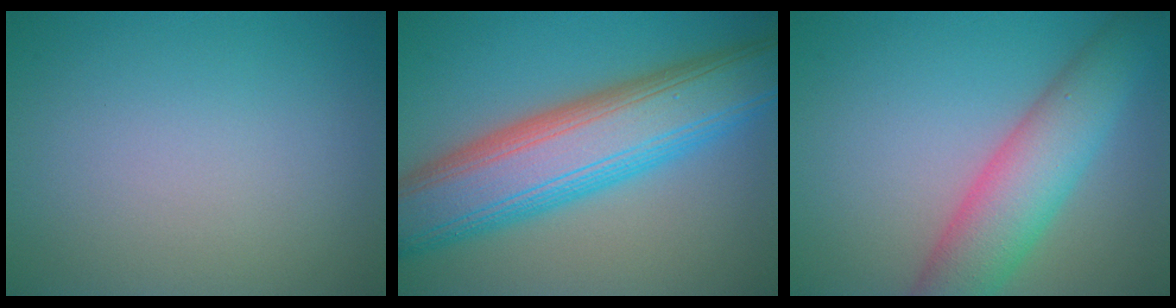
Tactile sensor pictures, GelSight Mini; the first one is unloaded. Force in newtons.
{"total": 11.5, "press": 11.5, "slide": 0.3}
{"total": 6.7, "press": 6.7, "slide": 0.3}